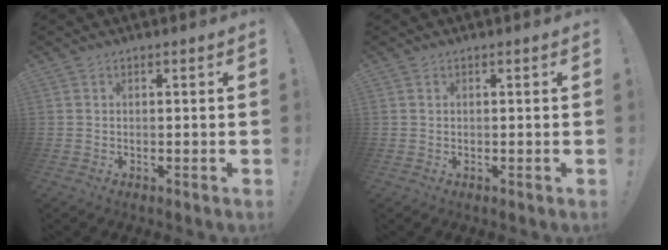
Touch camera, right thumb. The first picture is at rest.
{"total": 0.0}